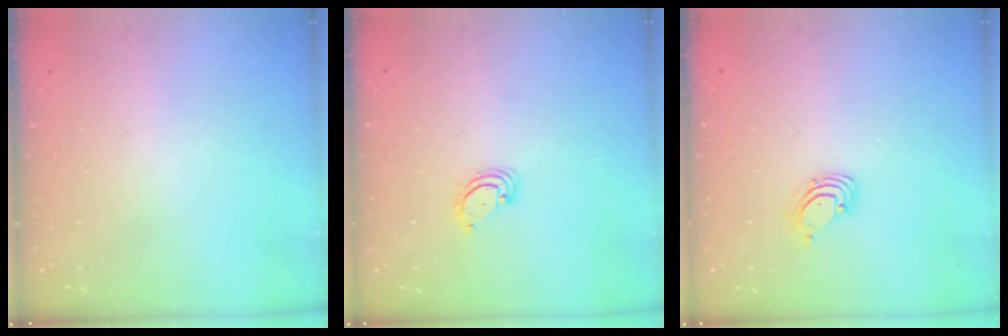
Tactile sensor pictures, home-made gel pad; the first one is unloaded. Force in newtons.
{"total": 2.9, "press": 2.9, "slide": 0.3}
{"total": 1.5, "press": 1.5, "slide": 0.1}